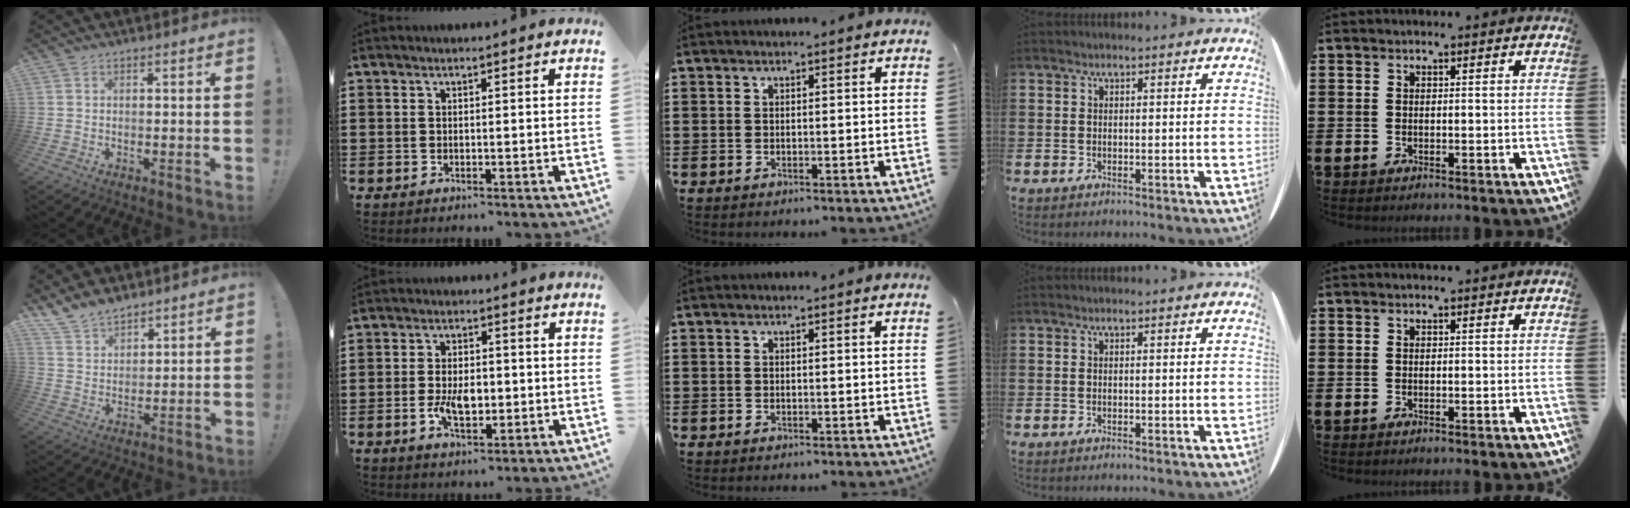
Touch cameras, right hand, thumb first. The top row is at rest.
{"thumb": {"total": 8.3, "force": [7.1, 3.7, 2.0], "torque": [-0.044, -0.048, 0.139]}, "index": {"total": 5.5, "force": [-1.1, 2.9, 4.5], "torque": [-0.086, 0.000, -0.022]}}